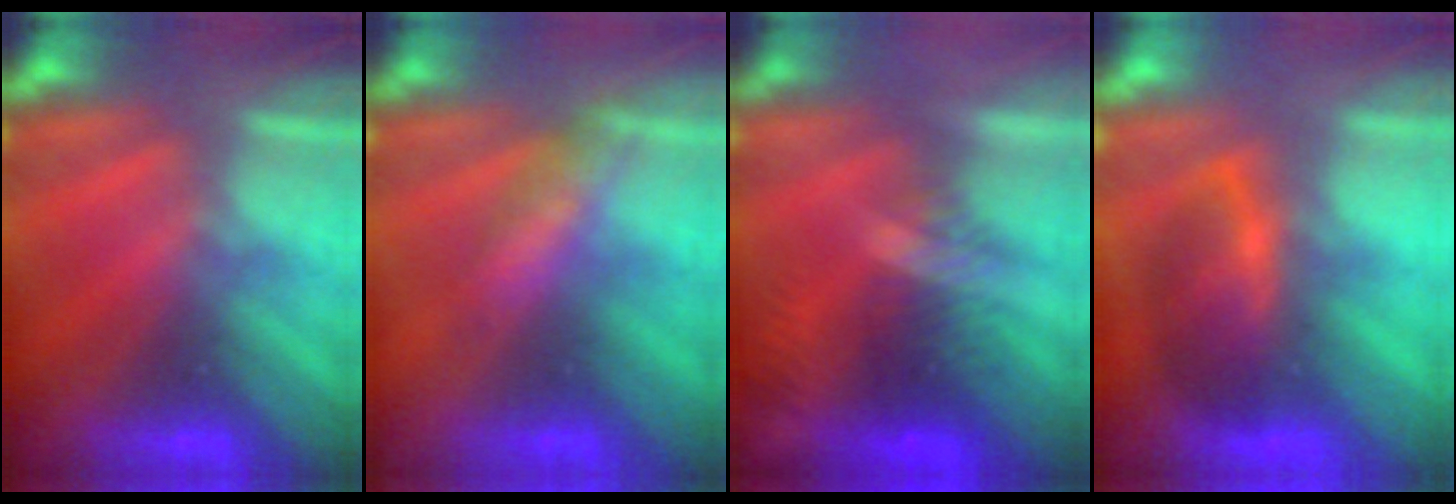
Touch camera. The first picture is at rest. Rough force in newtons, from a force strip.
{"total": 2.7}
{"total": 6.9}
{"total": 7.5}